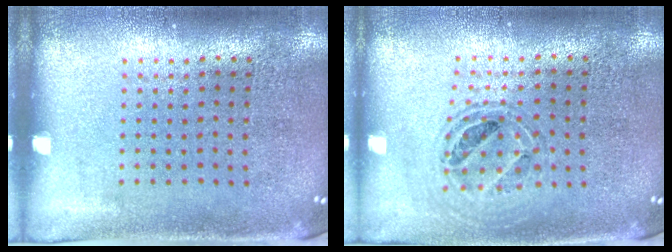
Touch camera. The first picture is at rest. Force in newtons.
{"total": 0.8, "press": 0.8, "slide": 0.2}